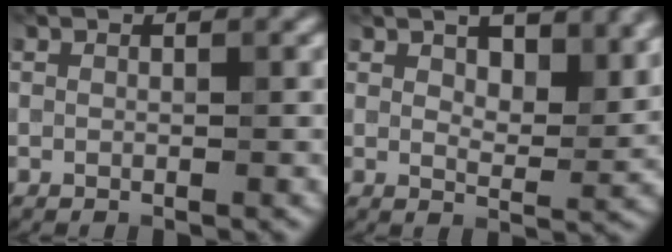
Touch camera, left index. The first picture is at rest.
{"total": 6.1, "force": [3.5, 2.6, 4.3], "torque": [-0.058, -0.001, 0.059]}